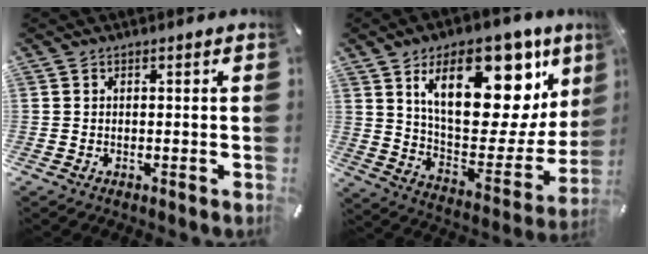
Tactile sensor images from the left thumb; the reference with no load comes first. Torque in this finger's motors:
{"motor_torque": [3.28, 1.74, 1.78, -1.00, 0.69]}